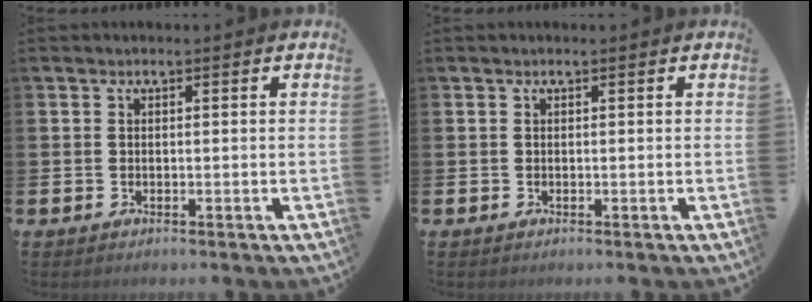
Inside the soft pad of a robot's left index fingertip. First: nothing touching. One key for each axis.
{"total": 0.0}